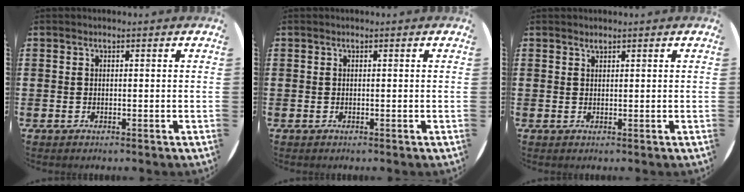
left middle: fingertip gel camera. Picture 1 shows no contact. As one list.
[{"total": 0.0}, {"total": 0.7, "force": [0.7, 0.0, -0.1], "torque": [0.002, 0.001, 0.013]}]